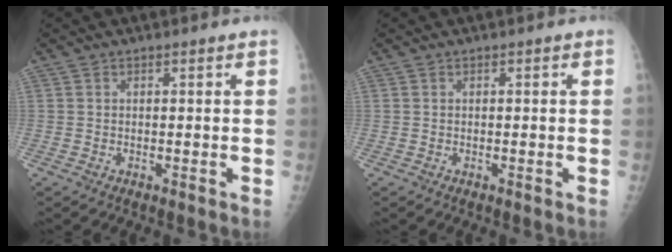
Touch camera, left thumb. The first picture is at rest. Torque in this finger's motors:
{"motor_torque": [0.00, 0.00, -0.02, -0.03, 0.00]}